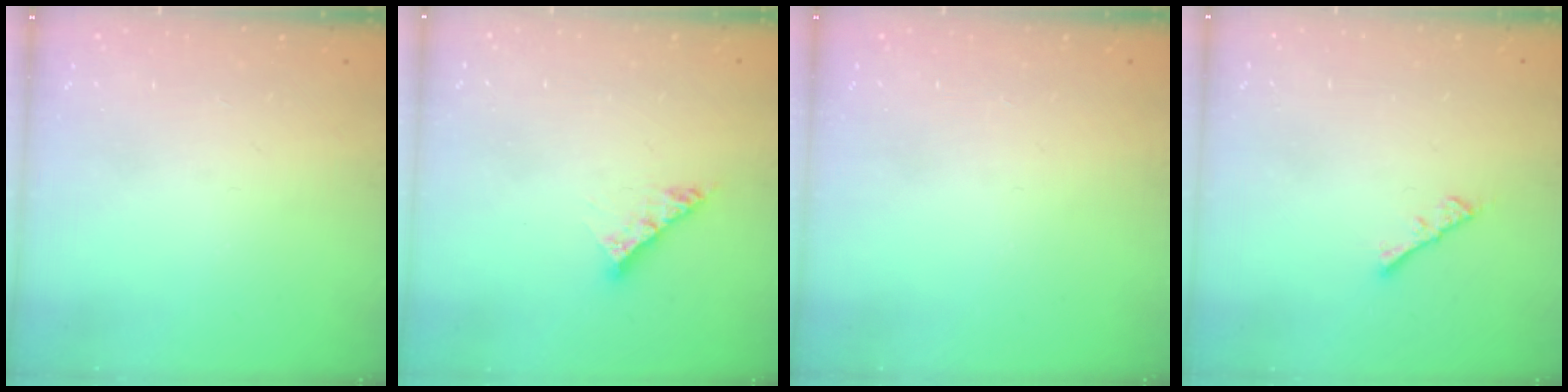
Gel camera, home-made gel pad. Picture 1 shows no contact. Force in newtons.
{"total": 6.8, "press": 6.8, "slide": 0.8}
{"total": 0.0}
{"total": 2.3, "press": 2.2, "slide": 0.4}